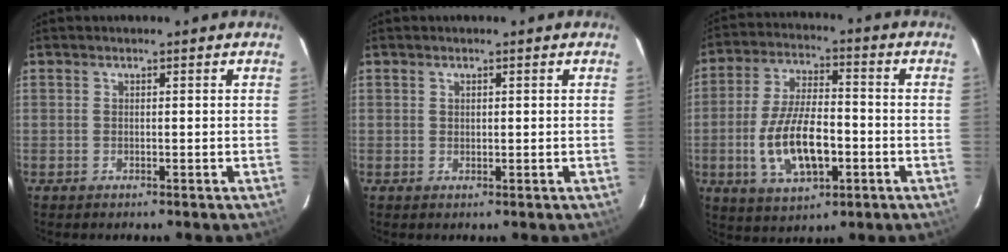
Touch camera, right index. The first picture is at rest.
{"total": 0.7, "force": [0.4, 0.5, 0.3], "torque": [-0.004, 0.002, 0.007]}
{"total": 13.9, "force": [-3.8, 6.3, 11.9], "torque": [-0.241, -0.004, -0.057]}